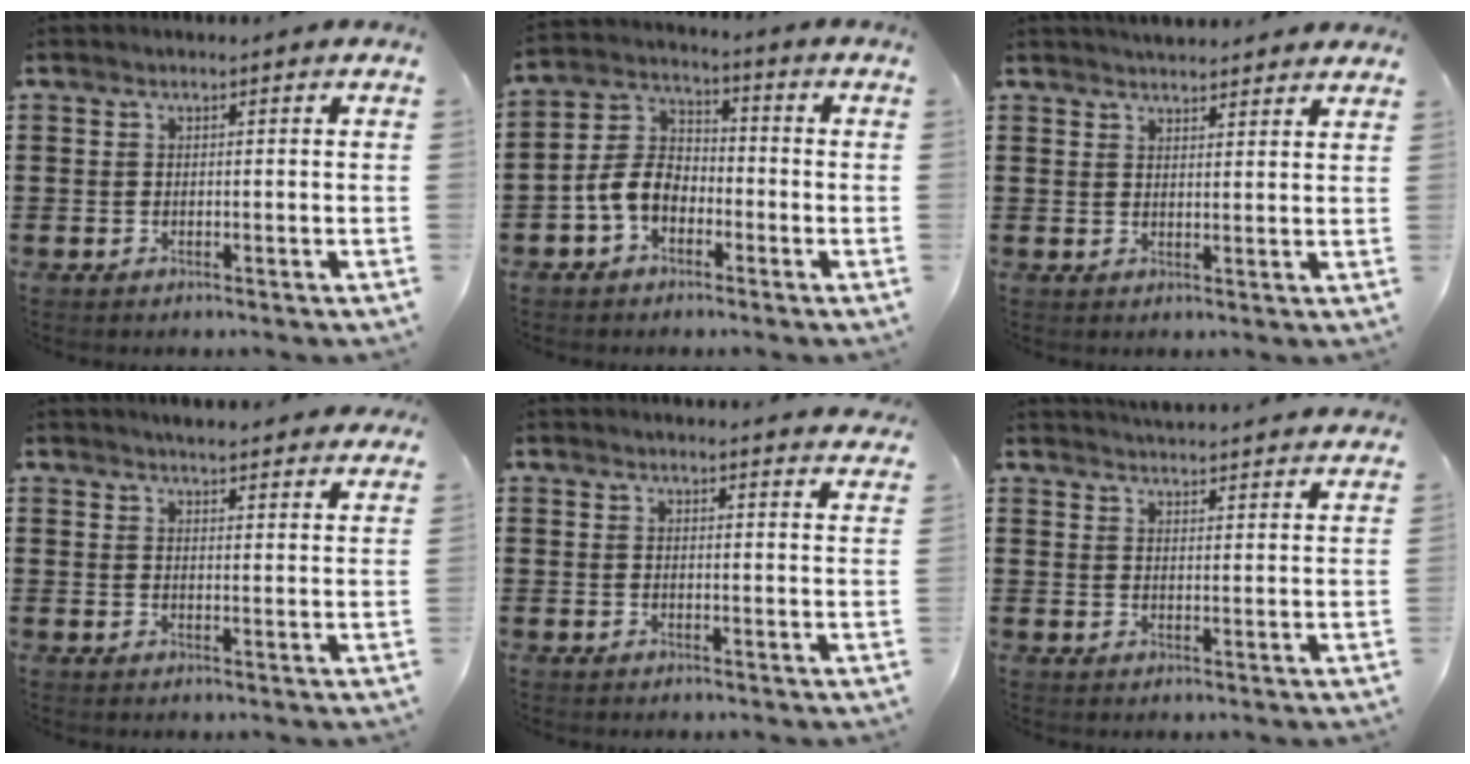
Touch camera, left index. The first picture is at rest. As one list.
[{"total": 6.3, "force": [-3.1, 4.1, 3.5], "torque": [-0.102, 0.006, -0.072]}, {"total": 2.5, "force": [2.5, 0.1, 0.2], "torque": [-0.009, -0.003, 0.047]}, {"total": 3.5, "force": [3.4, -0.1, 0.4], "torque": [-0.017, -0.012, 0.063]}, {"total": 2.5, "force": [2.4, -0.3, 0.2], "torque": [-0.003, -0.012, 0.044]}, {"total": 3.8, "force": [3.7, -0.4, 0.1], "torque": [-0.005, -0.025, 0.065]}]